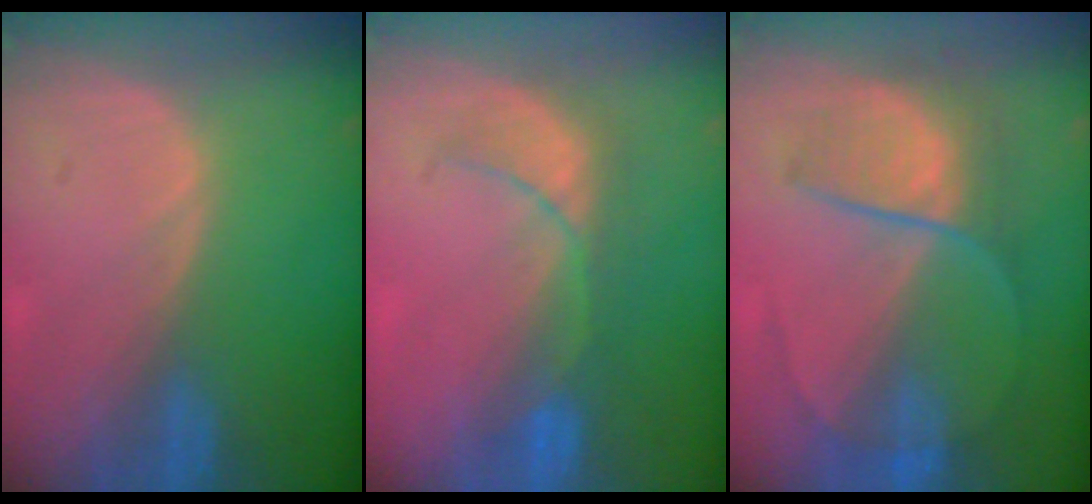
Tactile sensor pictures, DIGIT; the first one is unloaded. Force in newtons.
{"total": 5.5, "press": 5.4, "slide": 0.7}
{"total": 6.8, "press": 6.6, "slide": 1.6}